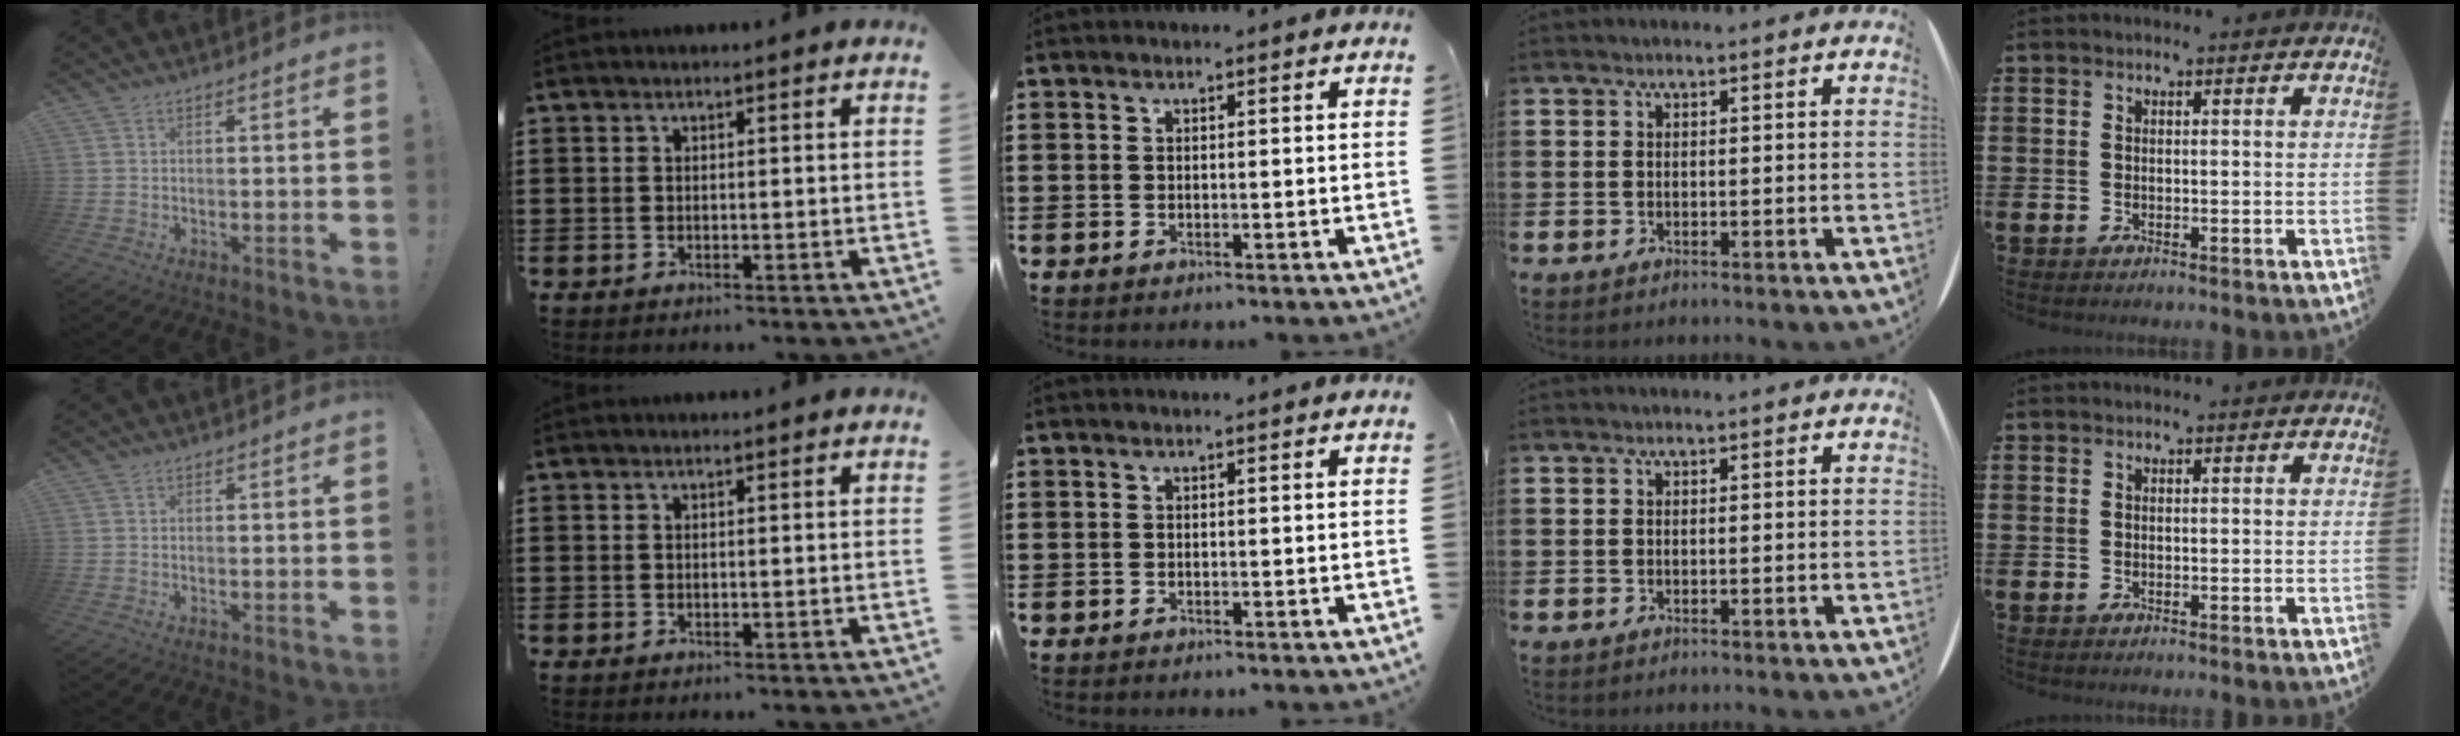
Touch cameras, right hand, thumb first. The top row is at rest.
{}